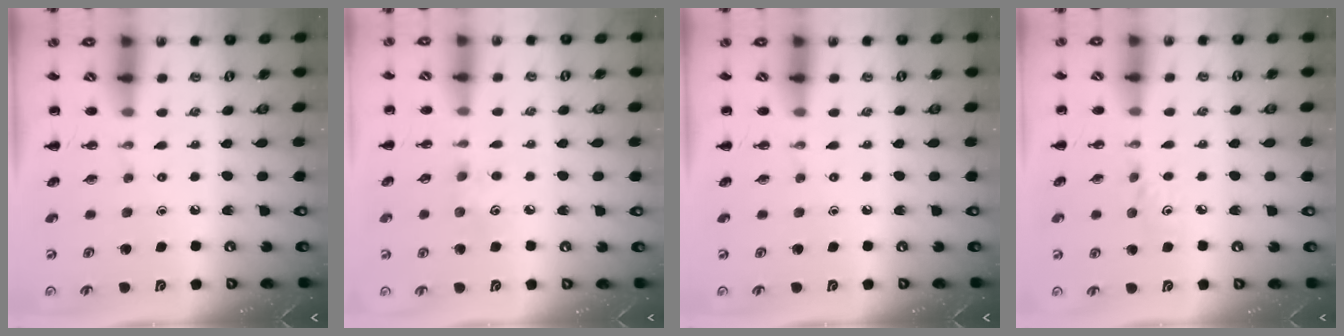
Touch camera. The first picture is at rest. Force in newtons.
{"total": 5.1, "press": 4.9, "slide": 1.4}
{"total": 0.0}
{"total": 4.1, "press": 3.8, "slide": 1.5}